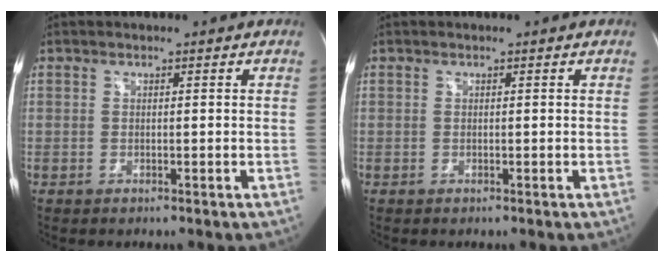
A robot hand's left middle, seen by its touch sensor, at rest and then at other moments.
{"total": 0.0}